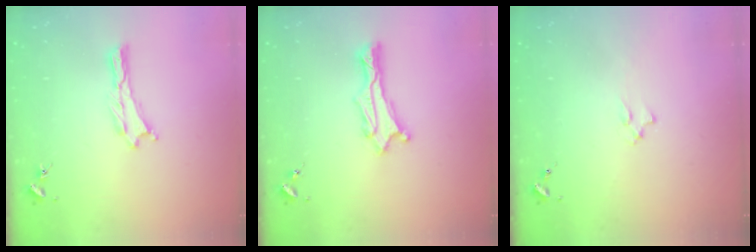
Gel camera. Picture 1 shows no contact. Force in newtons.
{"total": 1.3, "press": 1.2, "slide": 0.1}
{"total": 1.3, "press": 1.3, "slide": 0.3}